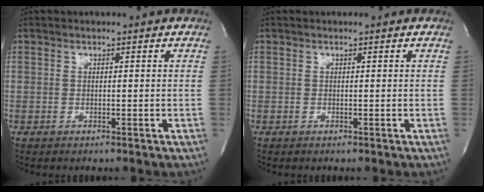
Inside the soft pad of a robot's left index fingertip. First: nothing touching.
{"total": 0.0}